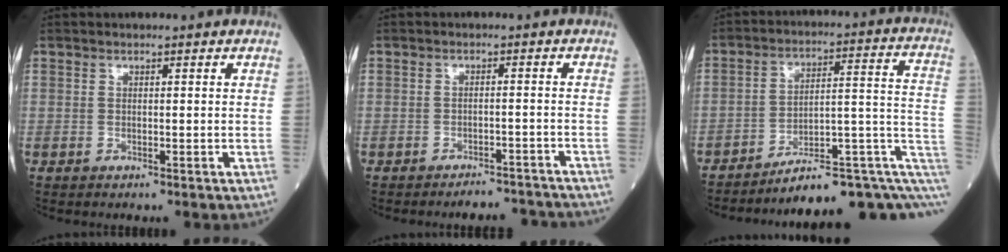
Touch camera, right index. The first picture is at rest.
{"total": 5.5, "force": [-5.3, 1.2, 0.5], "torque": [0.003, 0.004, -0.066]}
{"total": 14.8, "force": [-7.8, 3.8, 12.0], "torque": [-0.112, 0.077, -0.098]}